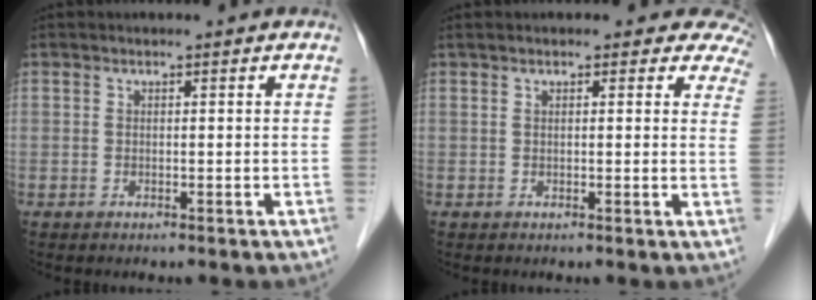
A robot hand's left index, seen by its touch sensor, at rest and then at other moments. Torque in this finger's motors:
{"motor_torque": [0.59, -0.76, 0.16, -0.01]}